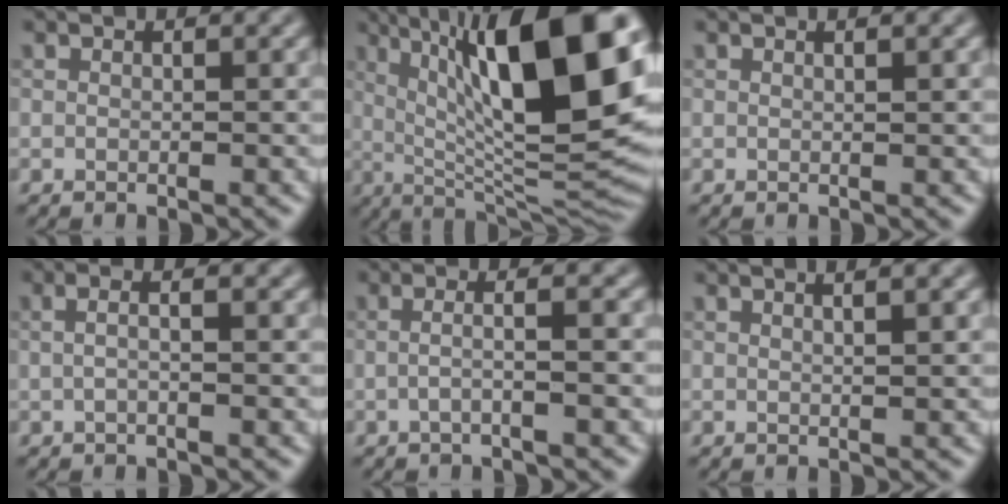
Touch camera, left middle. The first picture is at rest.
{"total": 17.0, "force": [4.1, 5.0, 15.7], "torque": [-0.229, 0.016, 0.081]}
{"total": 0.7, "force": [0.2, 0.2, 0.6], "torque": [-0.002, 0.002, 0.000]}
{"total": 2.2, "force": [0.0, 0.9, 2.0], "torque": [-0.021, 0.005, -0.017]}
{"total": 2.7, "force": [-0.9, 0.7, 2.5], "torque": [-0.033, 0.004, -0.019]}
{"total": 2.0, "force": [0.7, 0.7, 1.7], "torque": [-0.008, 0.009, -0.007]}